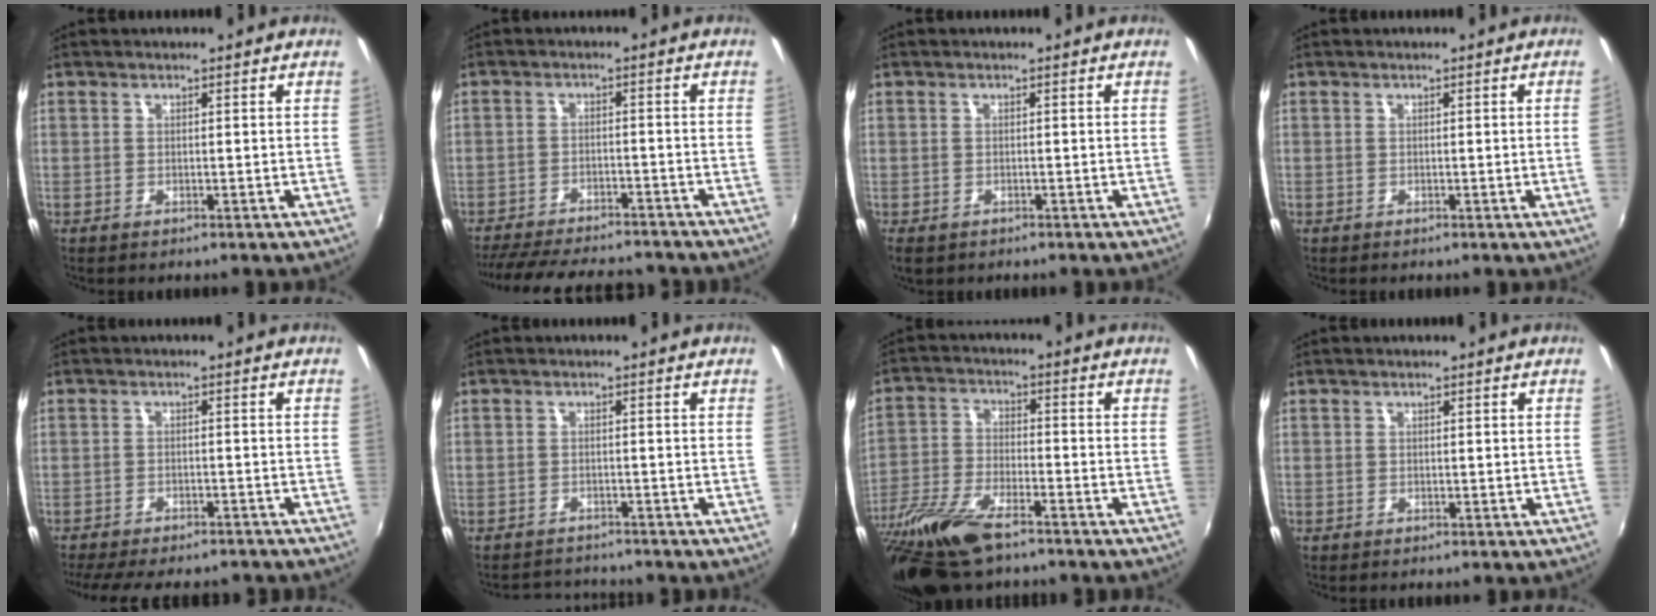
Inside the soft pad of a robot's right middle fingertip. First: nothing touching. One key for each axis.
{"total": 17.6, "fx": -15.3, "fy": 4.4, "fz": 7.5, "tx": -0.156, "ty": -0.014, "tz": -0.217}
{"total": 2.5, "fx": -1.5, "fy": 1.5, "fz": 1.2, "tx": -0.026, "ty": -0.011, "tz": -0.023}
{"total": 1.0, "fx": 0.0, "fy": -0.6, "fz": 0.8, "tx": -0.005, "ty": -0.006, "tz": 0.001}
{"total": 13.9, "fx": -11.9, "fy": 3.7, "fz": 6.2, "tx": -0.131, "ty": -0.023, "tz": -0.164}
{"total": 3.9, "fx": -3.8, "fy": 0.8, "fz": 0.1, "tx": -0.015, "ty": 0.006, "tz": -0.063}
{"total": 16.0, "fx": -11.9, "fy": 4.6, "fz": 9.8, "tx": -0.218, "ty": -0.037, "tz": -0.231}
{"total": 0.0}